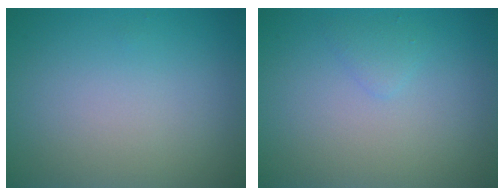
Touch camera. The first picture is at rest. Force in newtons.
{"total": 0.9, "press": 0.9, "slide": 0.0}